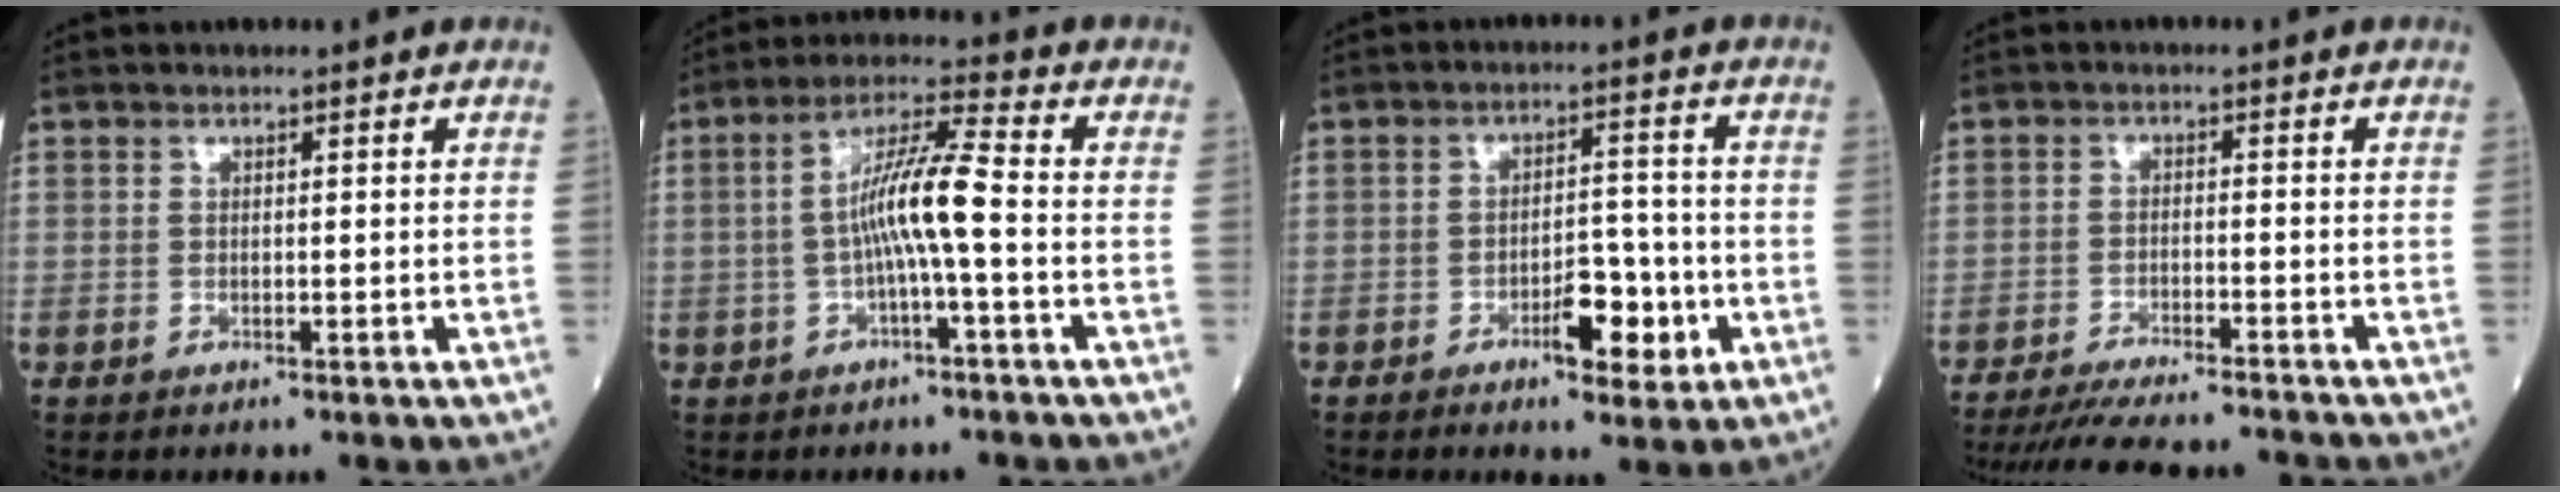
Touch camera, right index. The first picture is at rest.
{"total": 8.0, "force": [-1.1, 0.0, 7.9], "torque": [-0.150, 0.016, -0.021]}
{"total": 6.3, "force": [-2.7, 2.4, 5.2], "torque": [-0.078, 0.004, -0.035]}
{"total": 13.4, "force": [-12.4, 0.8, 5.0], "torque": [-0.081, -0.019, -0.178]}